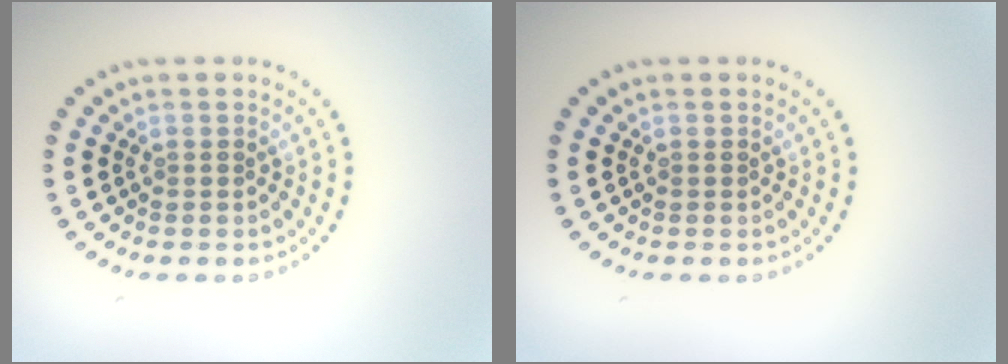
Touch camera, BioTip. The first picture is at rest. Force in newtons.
{"total": 0.0}